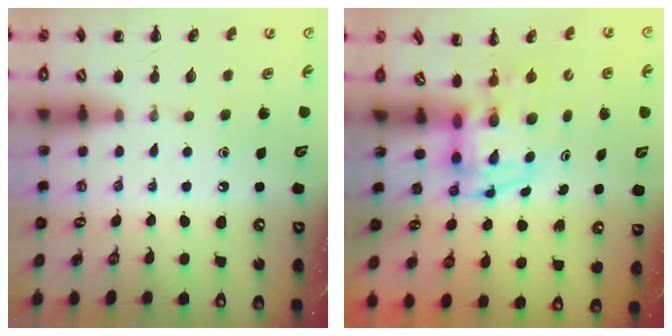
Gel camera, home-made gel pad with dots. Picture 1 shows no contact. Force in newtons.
{"total": 3.8, "press": 3.7, "slide": 0.6}